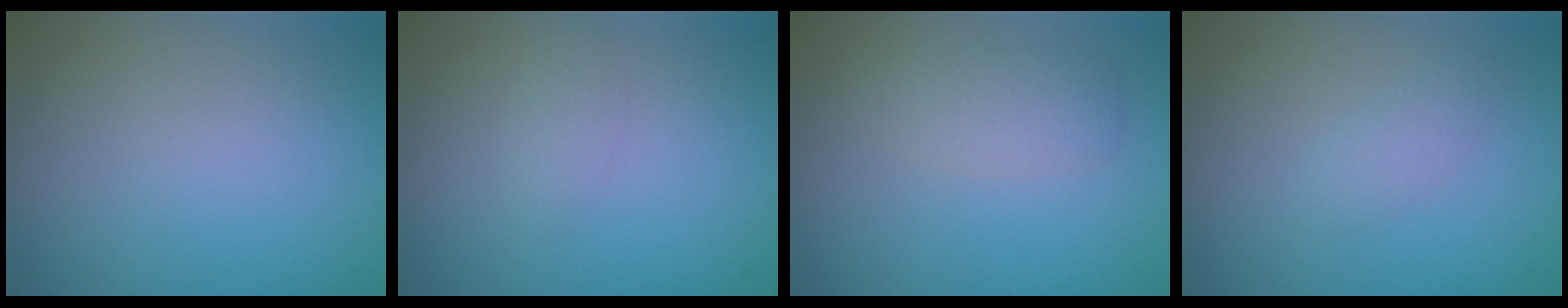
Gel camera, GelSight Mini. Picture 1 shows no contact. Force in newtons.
{"total": 1.1, "press": 1.1, "slide": 0.0}
{"total": 2.3, "press": 2.3, "slide": 0.1}
{"total": 1.3, "press": 1.3, "slide": 0.0}